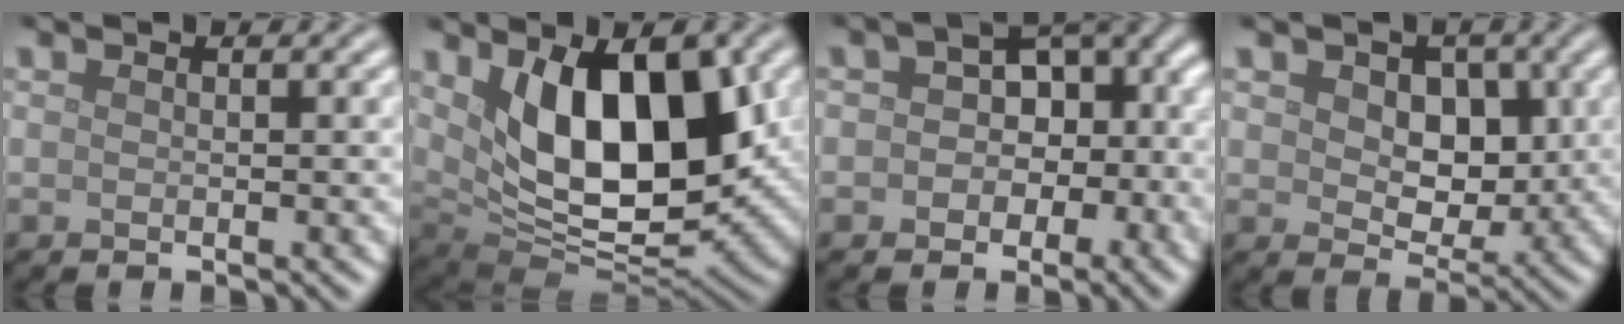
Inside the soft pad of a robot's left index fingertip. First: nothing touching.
{"total": 12.1, "force": [2.7, 5.5, 10.4], "torque": [-0.146, -0.014, 0.048]}
{"total": 7.3, "force": [0.1, 5.3, 5.0], "torque": [-0.043, 0.000, -0.006]}
{"total": 4.9, "force": [1.1, 3.5, 3.4], "torque": [-0.057, -0.009, 0.009]}